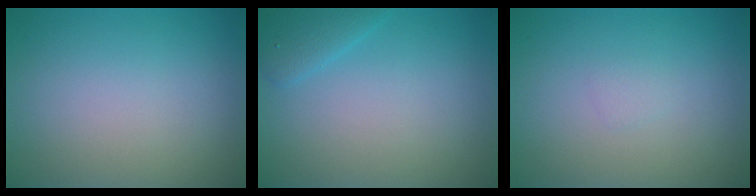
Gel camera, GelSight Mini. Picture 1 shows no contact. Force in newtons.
{"total": 1.9, "press": 1.9, "slide": 0.1}
{"total": 0.6, "press": 0.6, "slide": 0.0}